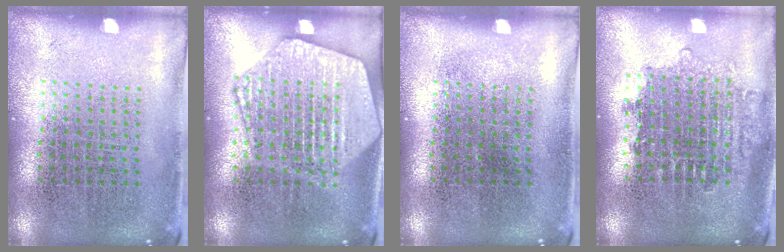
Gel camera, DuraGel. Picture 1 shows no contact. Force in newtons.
{"total": 2.5, "press": 2.5, "slide": 0.2}
{"total": 0.0}
{"total": 1.6, "press": 1.3, "slide": 0.8}